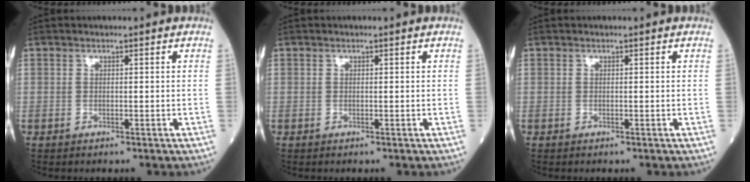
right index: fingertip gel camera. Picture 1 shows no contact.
{"total": 0.0}
{"total": 0.0}